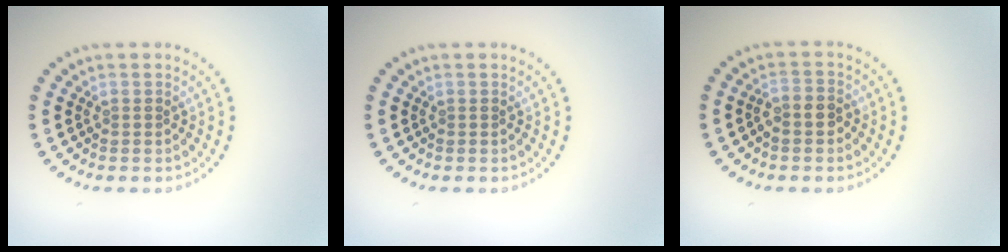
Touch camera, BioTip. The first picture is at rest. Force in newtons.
{"total": 0.0}
{"total": 2.0, "press": 1.8, "slide": 0.8}